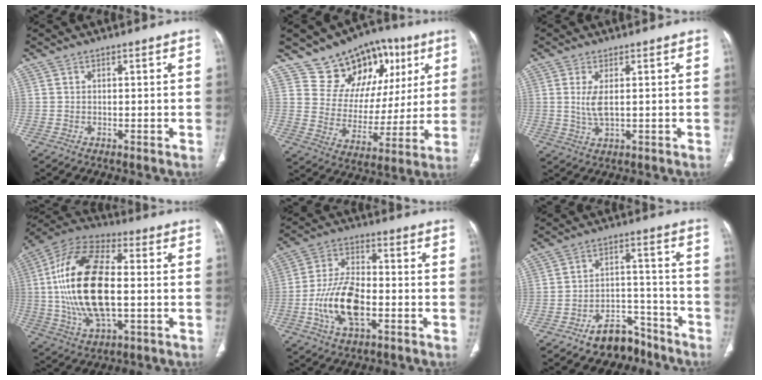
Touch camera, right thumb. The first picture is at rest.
{"total": 17.6, "force": [9.4, 12.1, 8.7], "torque": [-0.066, -0.025, 0.157]}
{"total": 3.9, "force": [0.7, 1.3, 3.6], "torque": [-0.087, -0.010, 0.021]}
{"total": 22.3, "force": [-0.2, 10.9, 19.4], "torque": [-0.385, 0.014, -0.002]}
{"total": 12.7, "force": [-3.5, 6.5, 10.4], "torque": [-0.200, 0.018, -0.066]}
{"total": 9.3, "force": [-6.8, 5.3, 3.5], "torque": [-0.021, 0.070, -0.105]}